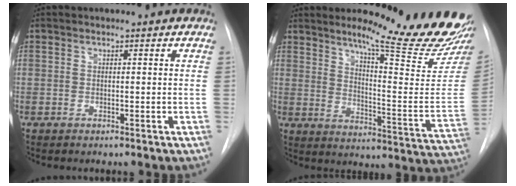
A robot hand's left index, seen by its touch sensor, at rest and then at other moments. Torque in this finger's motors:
{"motor_torque": [0.15, -0.35, 0.29, 0.06]}